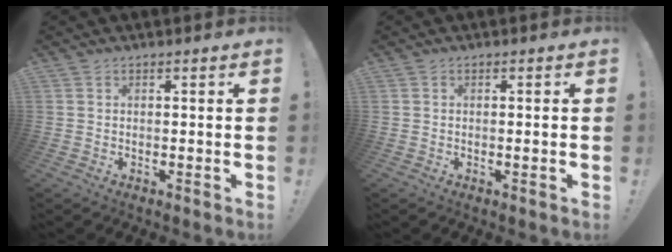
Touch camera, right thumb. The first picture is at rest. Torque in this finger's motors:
{"motor_torque": [-0.34, -0.35, -0.02, 0.23, 0.01]}